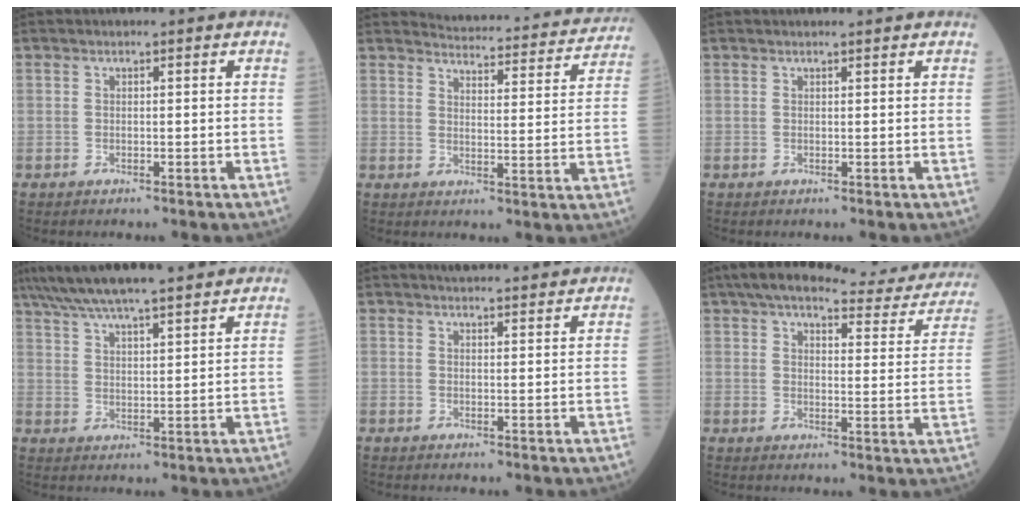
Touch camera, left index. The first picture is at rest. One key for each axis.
{"total": 17.9, "fx": 17.4, "fy": 2.9, "fz": 3.3, "tx": -0.031, "ty": -0.042, "tz": 0.189}
{"total": 2.3, "fx": 2.2, "fy": 0.1, "fz": 0.7, "tx": -0.008, "ty": 0.014, "tz": 0.027}
{"total": 19.3, "fx": 16.8, "fy": 2.0, "fz": 9.4, "tx": -0.165, "ty": 0.042, "tz": 0.251}
{"total": 8.4, "fx": 7.9, "fy": 0.9, "fz": 2.7, "tx": -0.037, "ty": 0.019, "tz": 0.093}
{"total": 23.1, "fx": 20.3, "fy": 4.4, "fz": 10.1, "tx": -0.131, "ty": -0.022, "tz": 0.234}